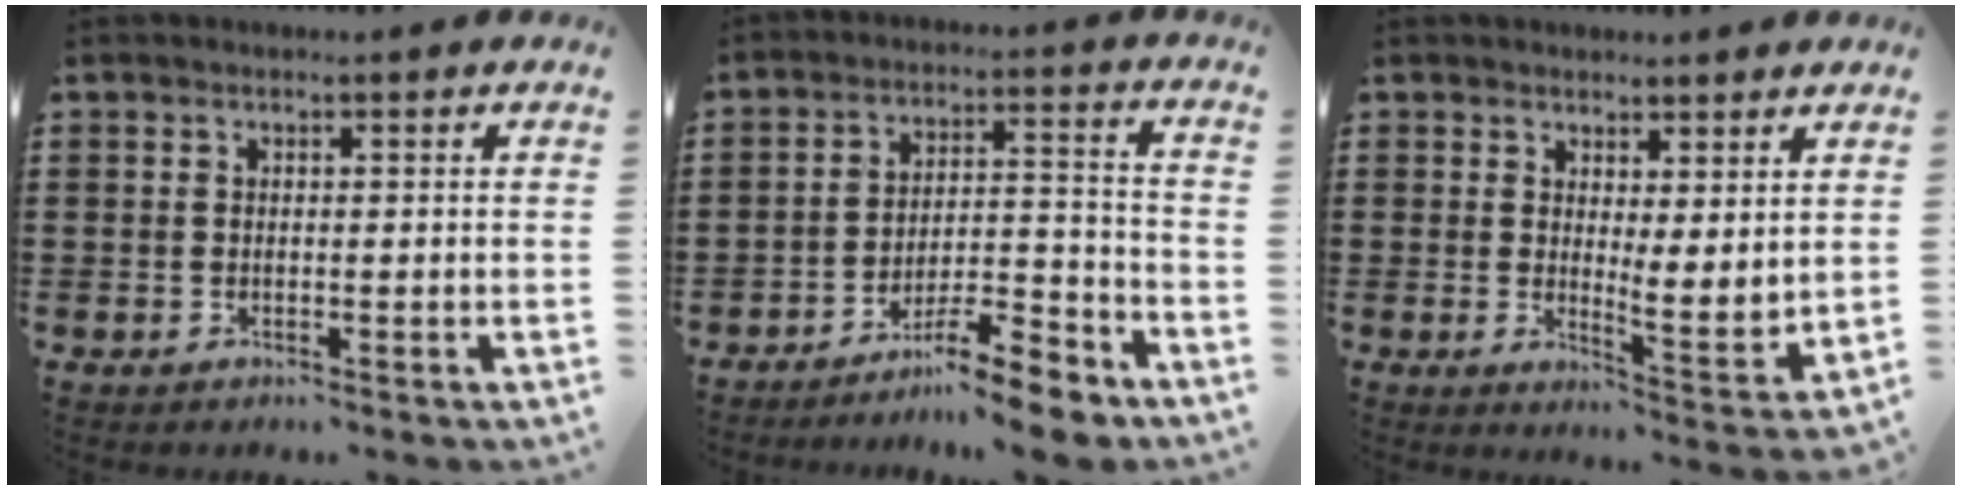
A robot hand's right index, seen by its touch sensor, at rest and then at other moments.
{"total": 9.5, "force": [-8.2, 1.2, 4.5], "torque": [-0.059, 0.030, -0.153]}
{"total": 3.2, "force": [2.9, 0.5, 1.4], "torque": [-0.032, -0.021, 0.050]}